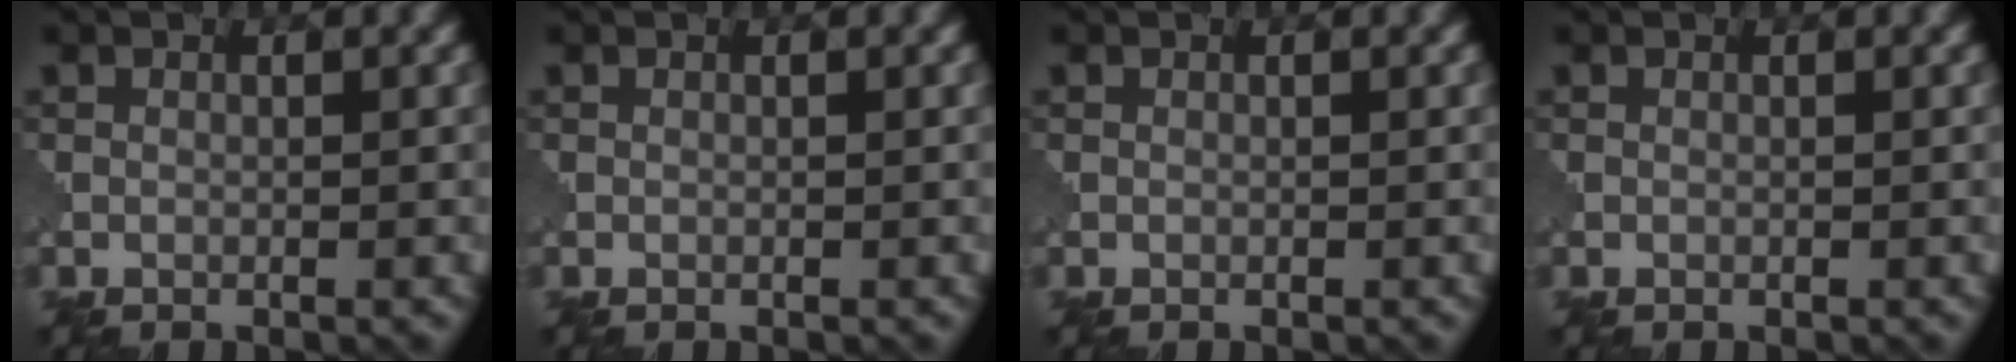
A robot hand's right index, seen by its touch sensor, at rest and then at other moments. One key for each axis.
{"total": 0.0}
{"total": 0.0}
{"total": 0.0}